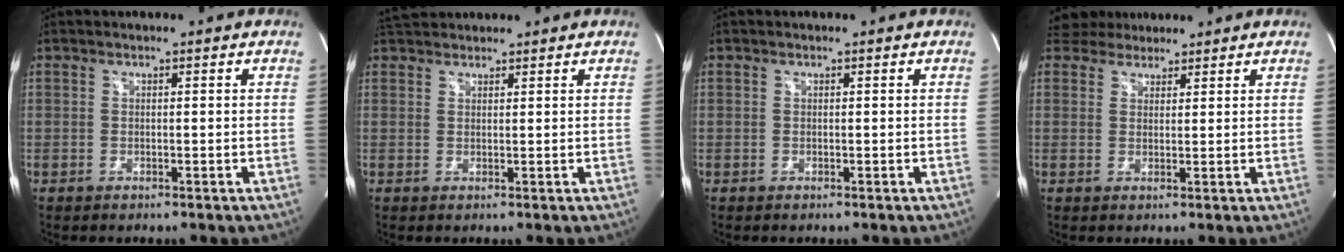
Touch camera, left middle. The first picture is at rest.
{"total": 4.1, "force": [3.8, 1.2, 0.9], "torque": [-0.018, 0.035, 0.067]}
{"total": 0.0}
{"total": 4.1, "force": [3.6, 1.9, 0.3], "torque": [-0.004, 0.024, 0.062]}